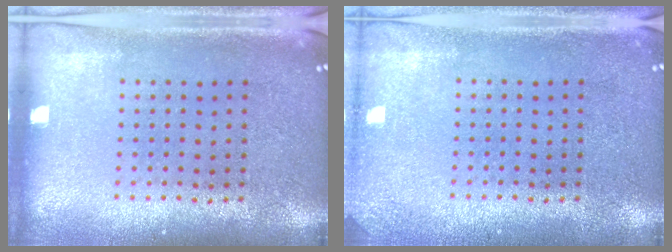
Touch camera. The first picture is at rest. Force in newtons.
{"total": 1.2, "press": 1.2, "slide": 0.1}